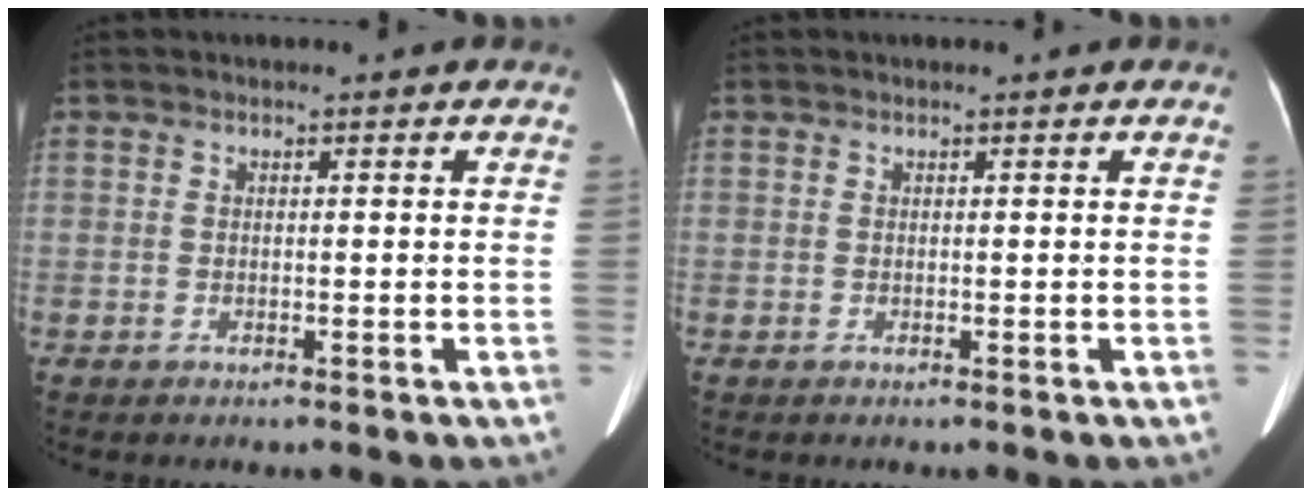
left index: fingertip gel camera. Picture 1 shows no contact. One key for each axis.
{"total": 0.0}